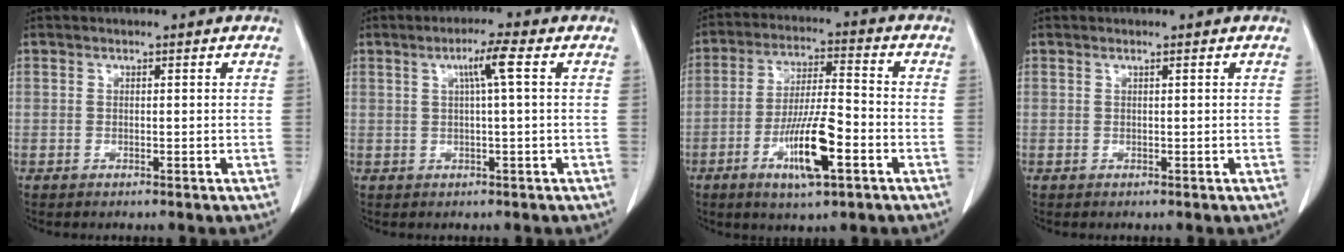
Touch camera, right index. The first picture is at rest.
{"total": 3.9, "force": [1.0, -0.6, 3.7], "torque": [-0.068, 0.006, 0.019]}
{"total": 11.2, "force": [-4.6, 1.8, 10.1], "torque": [-0.187, -0.009, -0.081]}
{"total": 0.0}